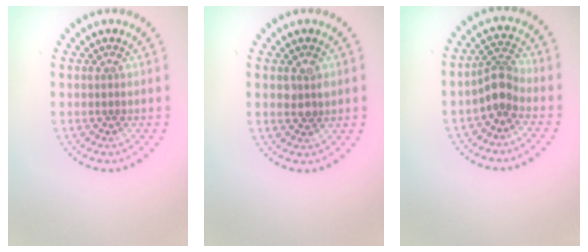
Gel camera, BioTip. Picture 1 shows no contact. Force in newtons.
{"total": 2.0, "press": 2.0, "slide": 0.3}
{"total": 2.7, "press": 2.1, "slide": 1.8}